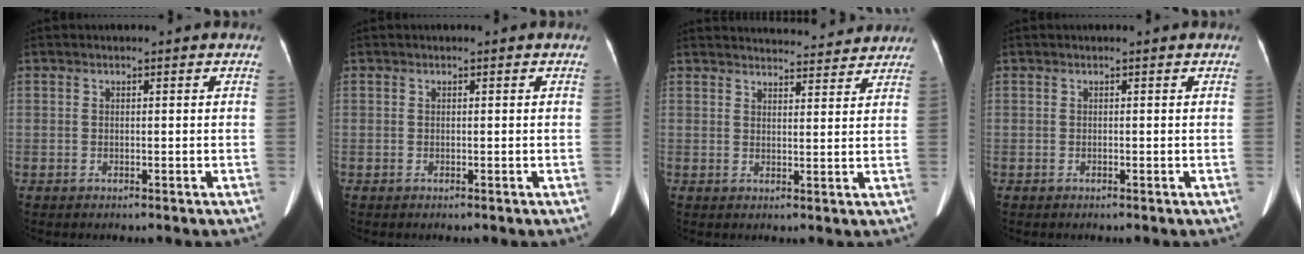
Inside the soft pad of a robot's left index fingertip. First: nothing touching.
{"total": 0.0}
{"total": 13.6, "force": [13.2, 2.0, 2.7], "torque": [-0.018, 0.005, 0.155]}
{"total": 0.7, "force": [0.5, 0.0, 0.5], "torque": [-0.008, 0.004, 0.004]}